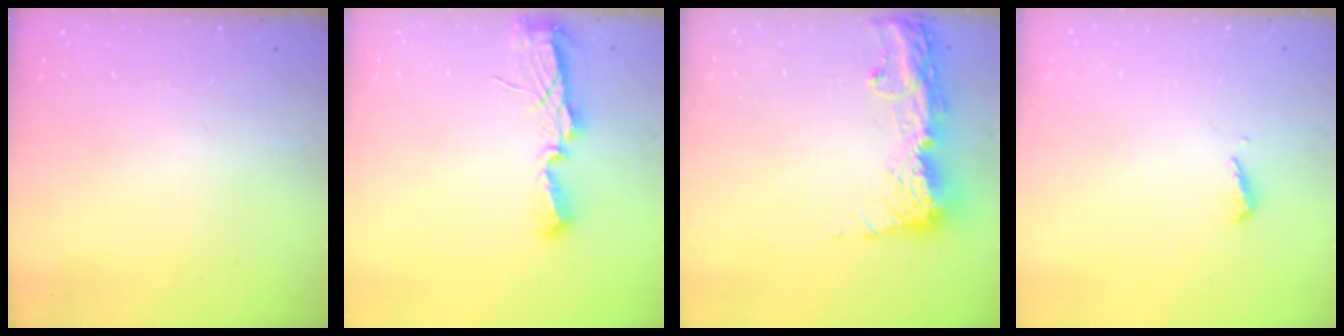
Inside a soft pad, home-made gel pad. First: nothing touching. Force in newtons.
{"total": 7.1, "press": 7.1, "slide": 0.5}
{"total": 15.5, "press": 15.4, "slide": 1.5}
{"total": 3.1, "press": 3.1, "slide": 0.2}